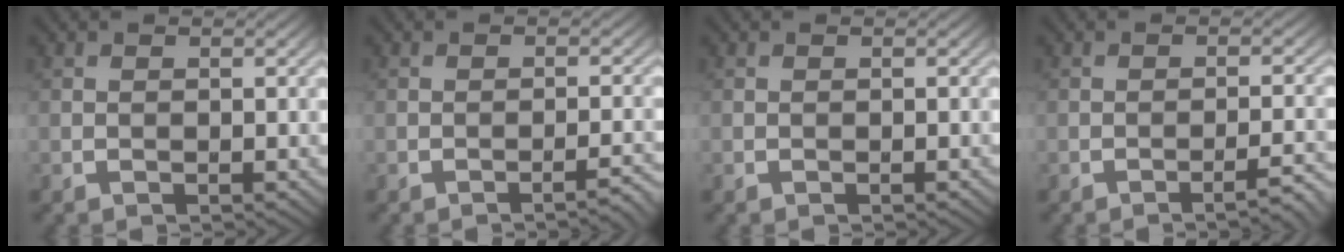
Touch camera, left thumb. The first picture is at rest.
{"total": 2.0, "force": [-1.8, -0.7, 0.6], "torque": [-0.009, 0.008, -0.025]}
{"total": 0.0}
{"total": 2.6, "force": [-2.1, -0.6, 1.3], "torque": [-0.021, 0.009, -0.031]}